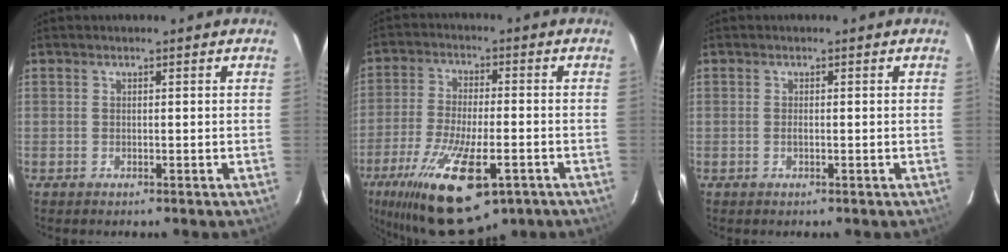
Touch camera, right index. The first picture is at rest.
{"total": 20.7, "force": [-11.7, 7.2, 15.5], "torque": [-0.312, -0.064, -0.194]}
{"total": 0.6, "force": [-0.2, 0.2, 0.6], "torque": [-0.011, 0.002, -0.003]}